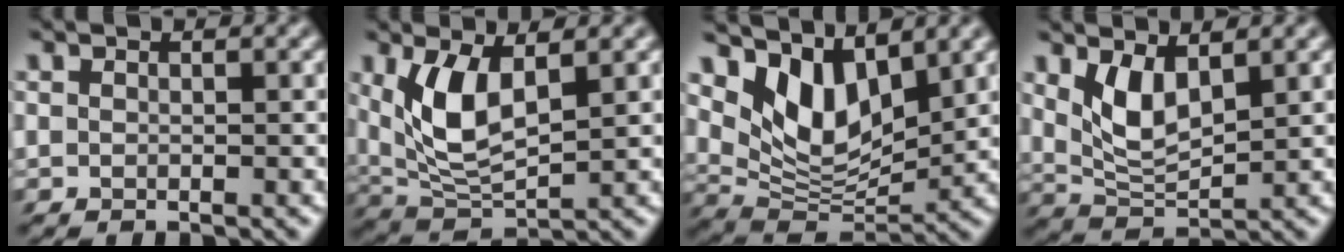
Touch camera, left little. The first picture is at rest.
{"total": 5.7, "force": [1.3, 1.9, 5.2], "torque": [-0.116, -0.005, 0.022]}
{"total": 7.2, "force": [3.7, 3.2, 5.3], "torque": [-0.103, -0.006, 0.061]}
{"total": 4.1, "force": [1.6, 1.3, 3.6], "torque": [-0.072, -0.006, 0.030]}